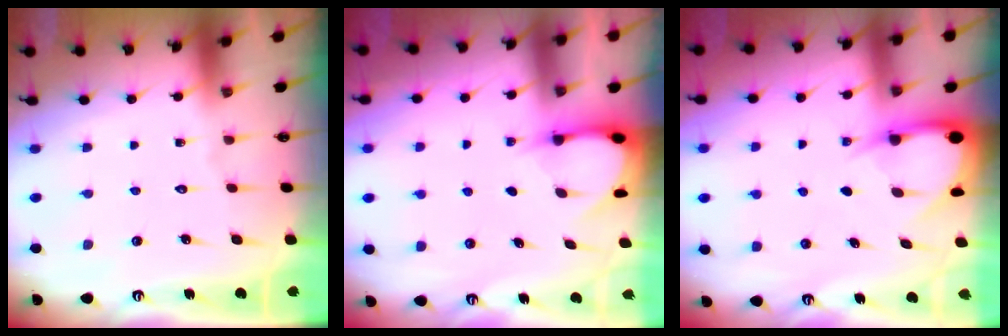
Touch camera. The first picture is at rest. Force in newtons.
{"total": 3.1, "press": 3.1, "slide": 0.3}
{"total": 4.4, "press": 4.4, "slide": 0.5}